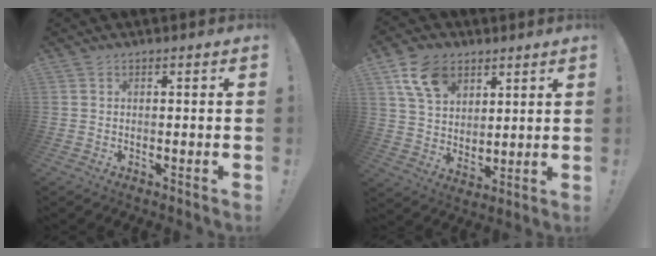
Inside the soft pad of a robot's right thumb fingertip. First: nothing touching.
{"total": 13.1, "force": [7.2, 8.8, 6.6], "torque": [-0.111, -0.025, 0.141]}